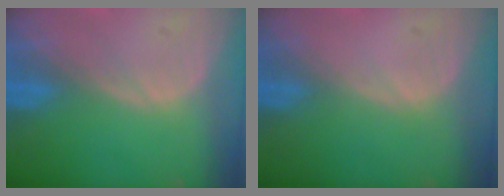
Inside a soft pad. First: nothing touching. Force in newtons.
{"total": 0.0}